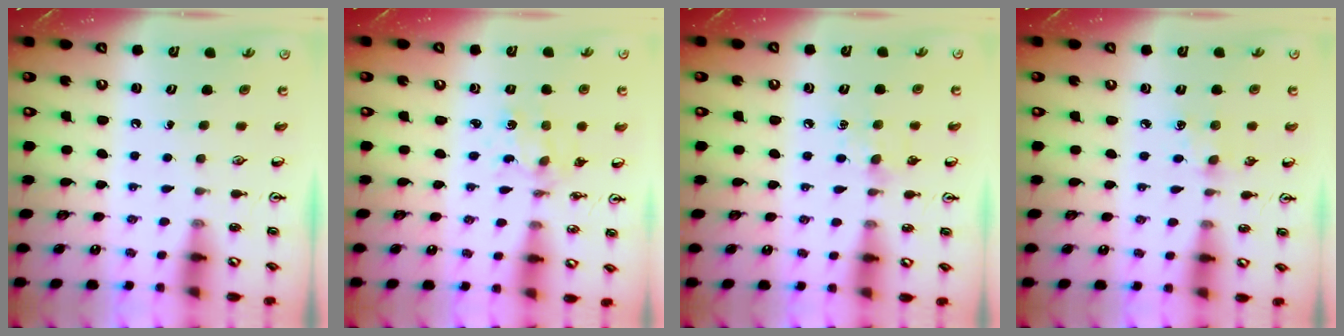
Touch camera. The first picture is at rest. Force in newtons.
{"total": 2.1, "press": 2.1, "slide": 0.3}
{"total": 6.5, "press": 6.4, "slide": 1.1}
{"total": 5.6, "press": 5.5, "slide": 0.6}